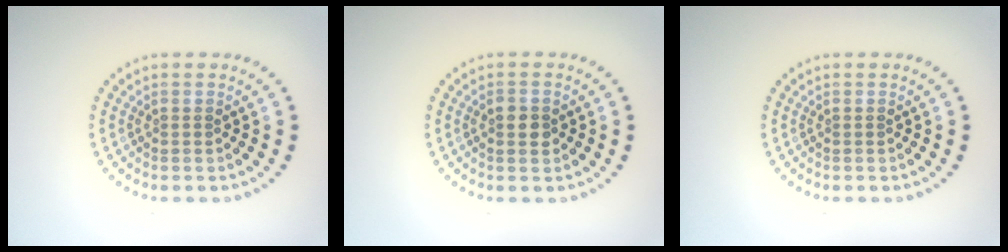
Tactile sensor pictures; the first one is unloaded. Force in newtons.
{"total": 2.2, "press": 2.2, "slide": 0.1}
{"total": 0.0}